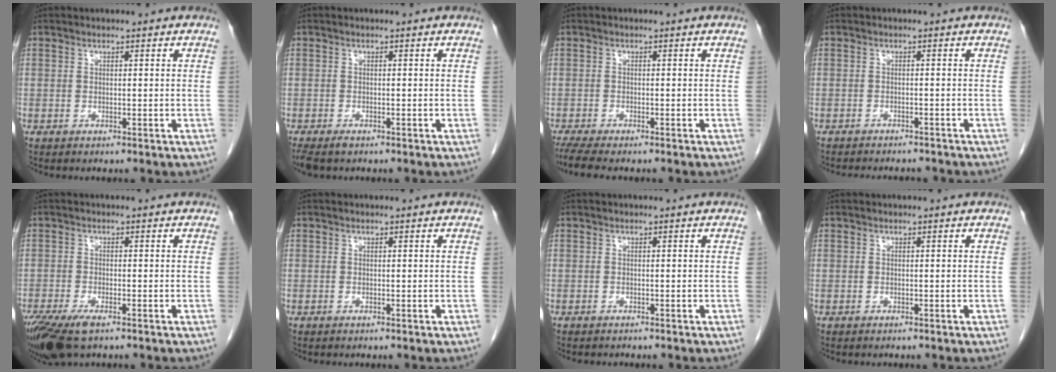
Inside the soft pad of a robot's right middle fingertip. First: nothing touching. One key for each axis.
{"total": 3.0, "fx": -2.3, "fy": 1.2, "fz": 1.6, "tx": -0.035, "ty": -0.010, "tz": -0.037}
{"total": 5.8, "fx": -4.8, "fy": 0.8, "fz": 3.2, "tx": -0.055, "ty": -0.016, "tz": -0.077}
{"total": 6.9, "fx": -6.3, "fy": 1.7, "fz": 2.1, "tx": -0.026, "ty": -0.003, "tz": -0.078}
{"total": 7.8, "fx": -5.1, "fy": 2.4, "fz": 5.3, "tx": -0.098, "ty": -0.019, "tz": -0.089}
{"total": 0.0}
{"total": 0.9, "fx": -0.8, "fy": 0.2, "fz": 0.2, "tx": -0.010, "ty": -0.003, "tz": -0.011}
{"total": 0.0}